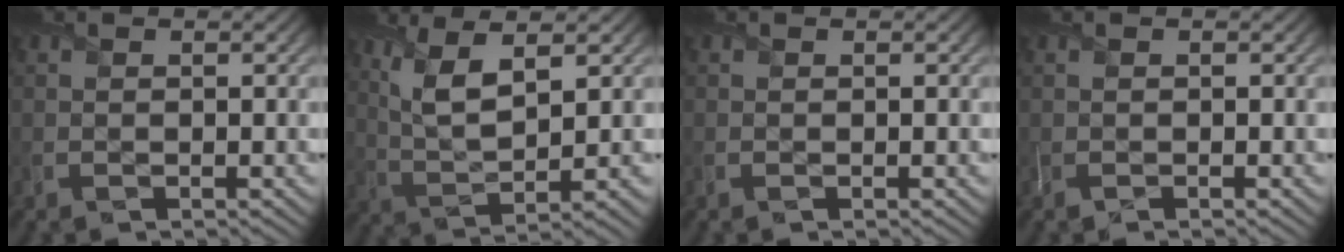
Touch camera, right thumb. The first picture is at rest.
{"total": 7.5, "force": [3.5, 2.1, 6.3], "torque": [-0.137, 0.004, 0.073]}
{"total": 0.0}
{"total": 0.0}